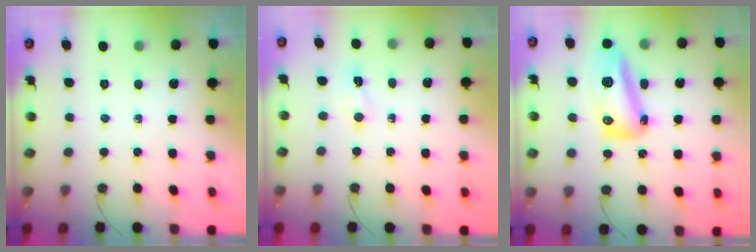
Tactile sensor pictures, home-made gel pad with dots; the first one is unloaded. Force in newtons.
{"total": 2.8, "press": 2.7, "slide": 0.7}
{"total": 27.6, "press": 19.2, "slide": 19.8}